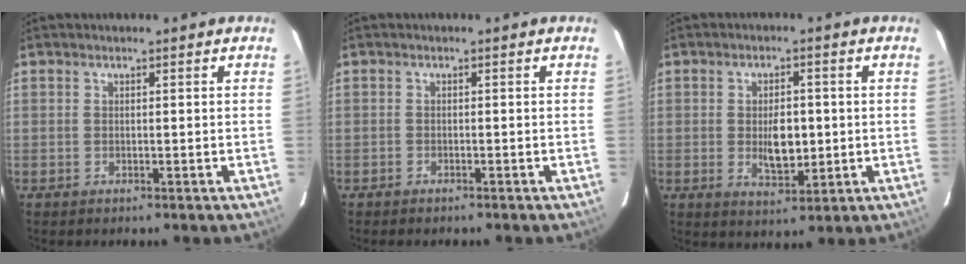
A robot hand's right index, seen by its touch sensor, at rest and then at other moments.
{"total": 1.2, "force": [-1.1, 0.5, 0.2], "torque": [-0.013, 0.000, -0.020]}
{"total": 6.7, "force": [-0.4, 3.4, 5.7], "torque": [-0.100, -0.004, 0.000]}